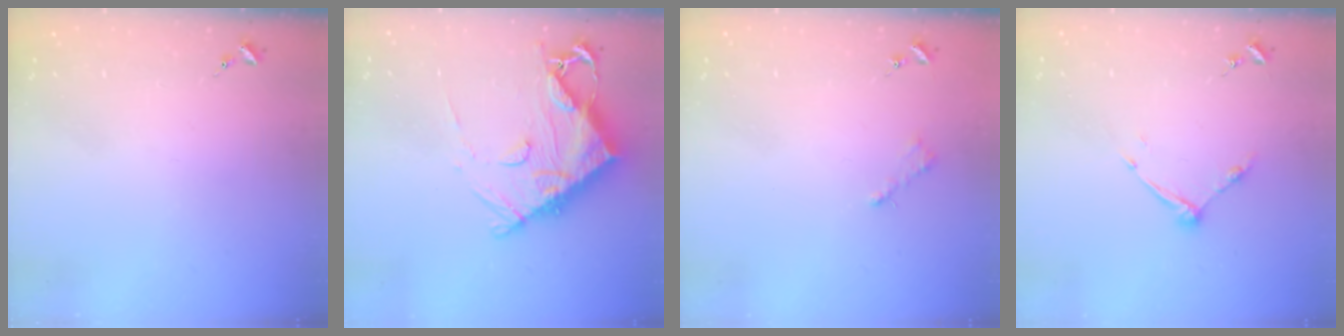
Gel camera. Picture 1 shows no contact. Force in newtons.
{"total": 14.6, "press": 14.6, "slide": 1.5}
{"total": 2.6, "press": 2.5, "slide": 0.3}
{"total": 8.4, "press": 8.4, "slide": 0.5}